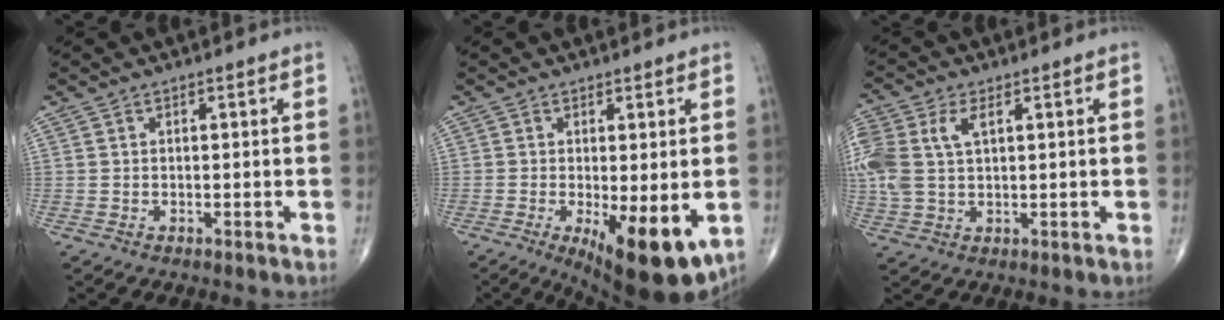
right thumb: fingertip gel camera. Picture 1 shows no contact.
{"total": 12.6, "force": [-3.6, 4.4, 11.3], "torque": [-0.158, -0.026, -0.041]}
{"total": 11.6, "force": [3.0, 6.7, 9.0], "torque": [-0.241, 0.015, 0.063]}